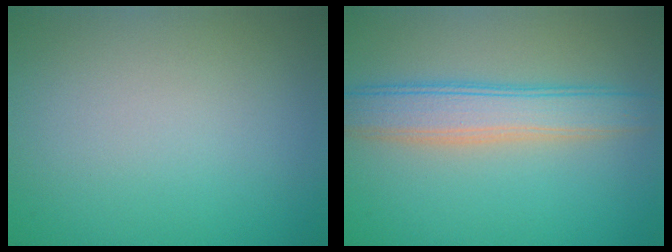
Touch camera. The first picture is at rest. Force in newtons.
{"total": 4.9, "press": 4.9, "slide": 0.3}